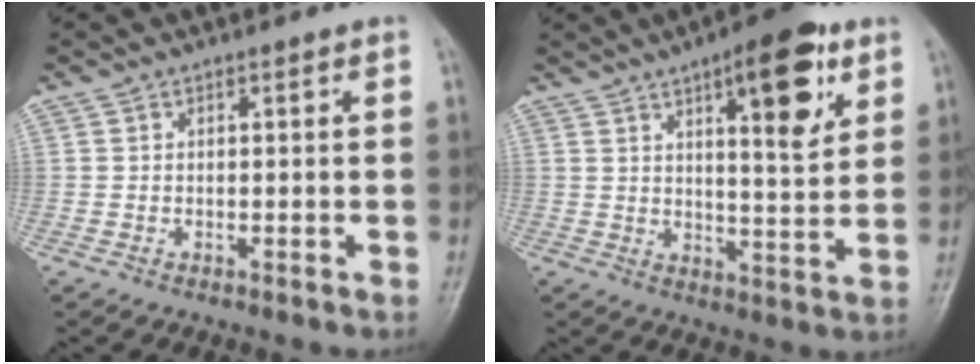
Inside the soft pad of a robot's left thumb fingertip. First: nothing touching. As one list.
[{"total": 13.6, "force": [6.2, 4.4, 11.2], "torque": [-0.132, -0.028, 0.086]}]